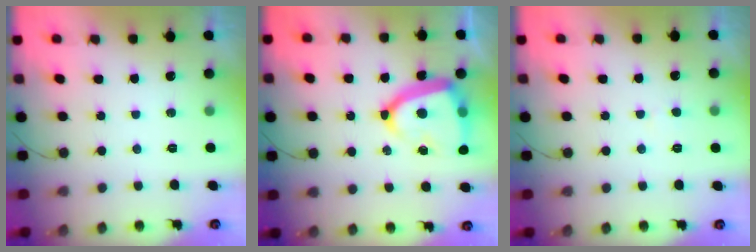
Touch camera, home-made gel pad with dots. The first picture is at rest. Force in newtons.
{"total": 17.6, "press": 17.5, "slide": 1.6}
{"total": 2.3, "press": 2.3, "slide": 0.2}